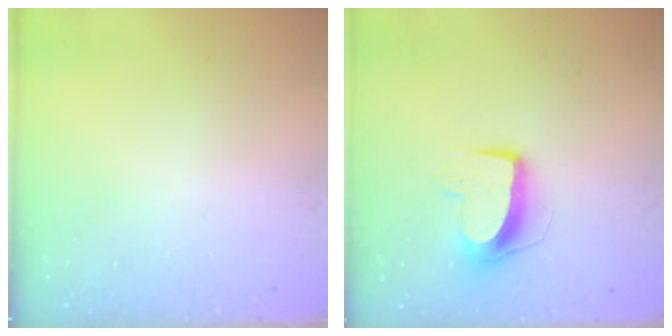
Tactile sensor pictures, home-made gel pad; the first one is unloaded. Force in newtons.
{"total": 10.8, "press": 10.7, "slide": 0.7}